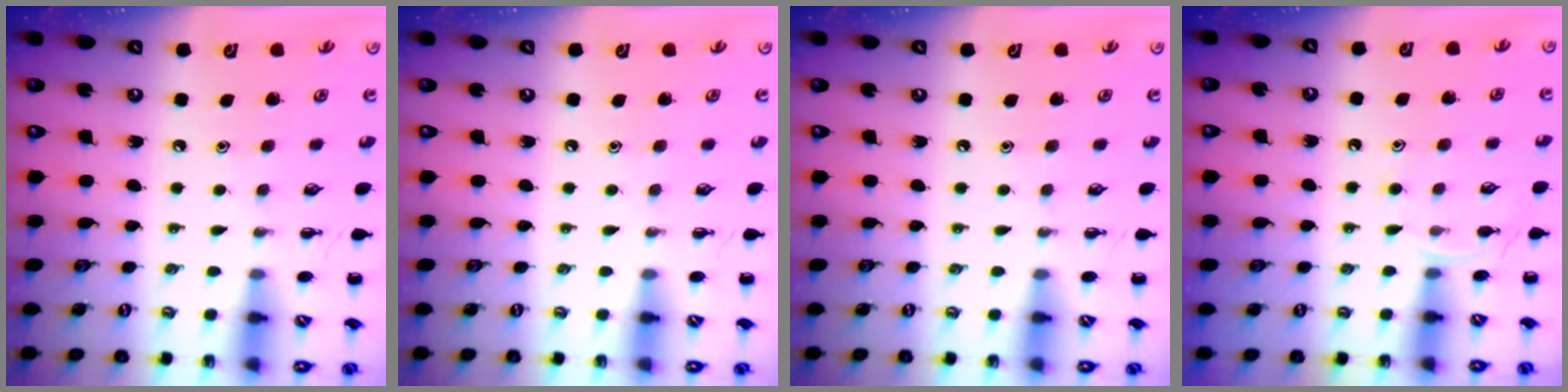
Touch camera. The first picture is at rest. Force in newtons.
{"total": 0.0}
{"total": 0.0}
{"total": 5.7, "press": 5.4, "slide": 1.8}